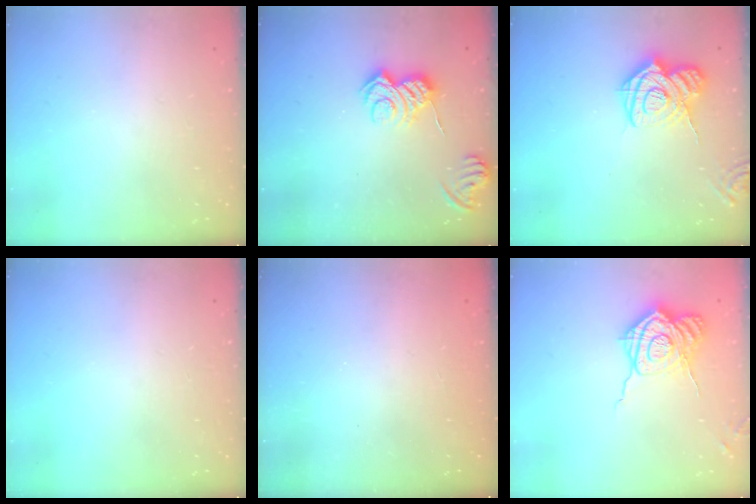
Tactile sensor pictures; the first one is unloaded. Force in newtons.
{"total": 7.8, "press": 7.7, "slide": 0.9}
{"total": 14.7, "press": 14.6, "slide": 1.5}
{"total": 0.0}
{"total": 2.5, "press": 2.4, "slide": 0.8}
{"total": 16.2, "press": 16.2, "slide": 0.5}